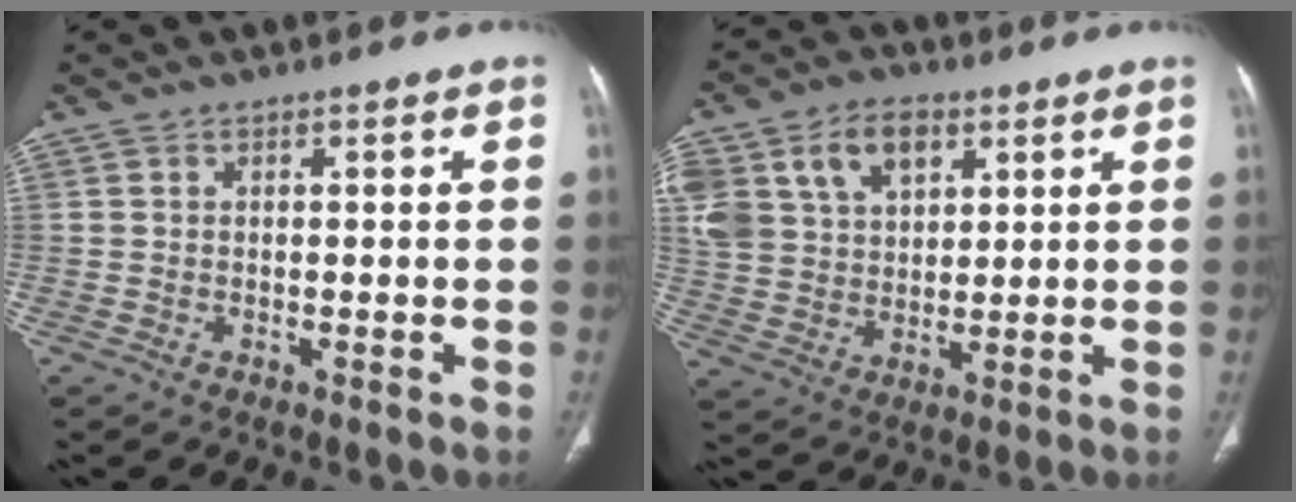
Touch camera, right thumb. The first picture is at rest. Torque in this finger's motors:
{"motor_torque": [-0.60, 1.36, 0.66, 1.24, 0.11]}